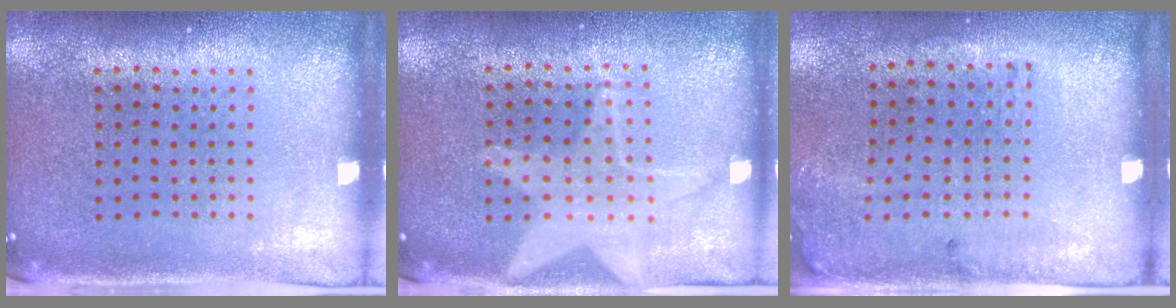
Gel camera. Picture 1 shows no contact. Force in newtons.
{"total": 0.9, "press": 0.9, "slide": 0.0}
{"total": 1.8, "press": 1.2, "slide": 1.3}